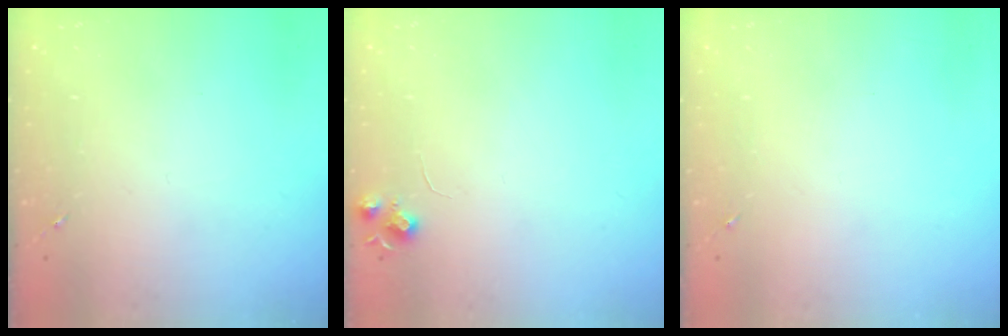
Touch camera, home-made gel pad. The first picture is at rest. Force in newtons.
{"total": 6.5, "press": 6.5, "slide": 0.8}
{"total": 0.0}